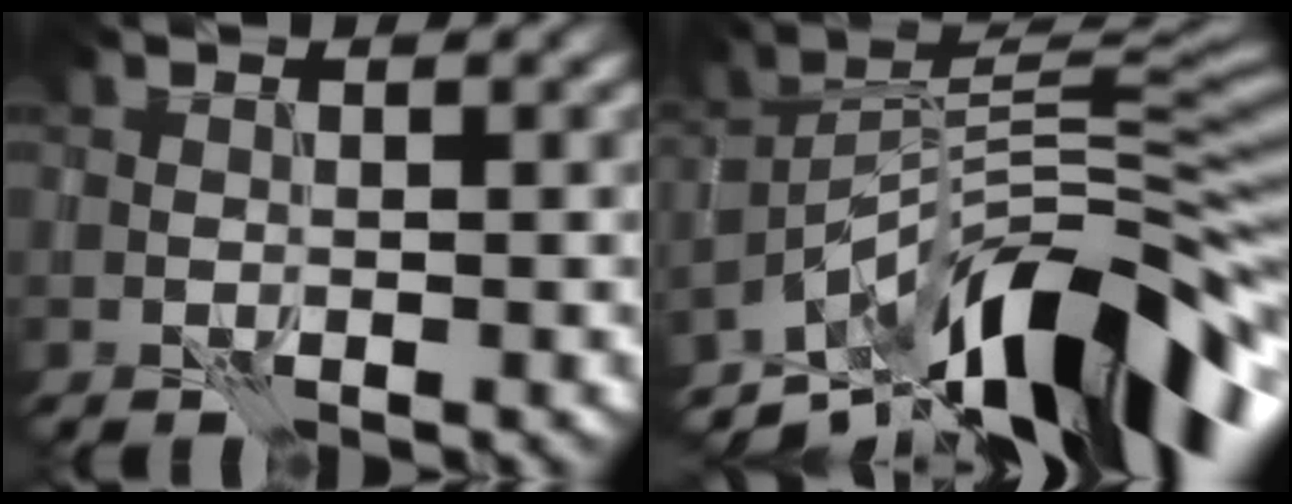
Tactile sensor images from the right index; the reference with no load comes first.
{"total": 13.4, "force": [-8.2, 4.3, 9.7], "torque": [-0.152, 0.038, -0.143]}